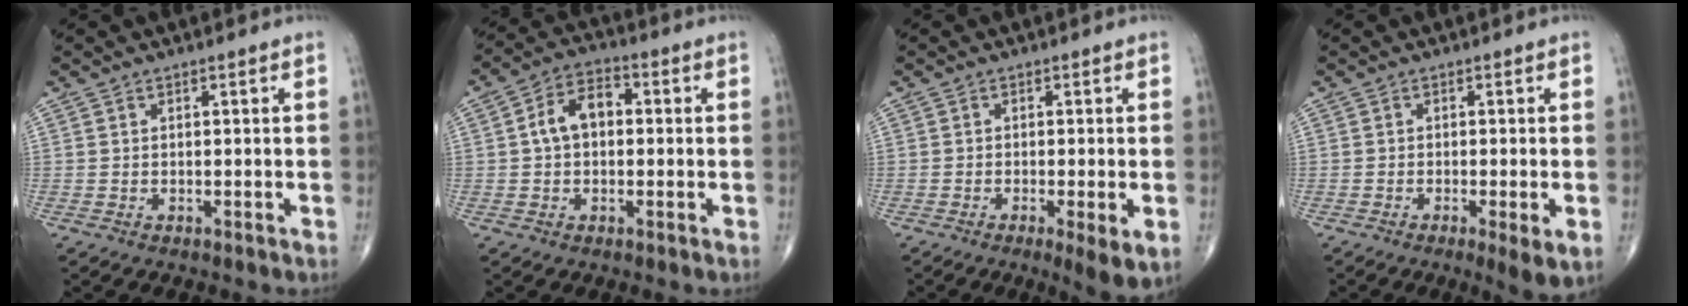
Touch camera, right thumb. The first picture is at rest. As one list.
[{"total": 7.7, "force": [0.6, 5.1, 5.7], "torque": [-0.092, 0.027, 0.002]}, {"total": 5.3, "force": [-1.6, 0.9, 5.0], "torque": [-0.085, -0.017, -0.027]}, {"total": 4.7, "force": [-1.5, 0.7, 4.4], "torque": [-0.074, -0.015, -0.025]}]